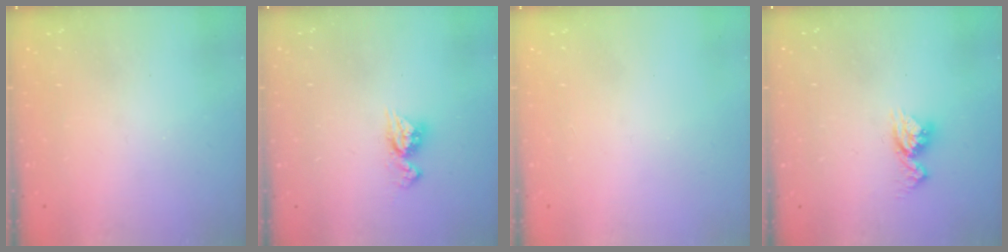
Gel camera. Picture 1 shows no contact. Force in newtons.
{"total": 7.5, "press": 7.4, "slide": 0.8}
{"total": 0.0}
{"total": 9.2, "press": 9.2, "slide": 0.8}